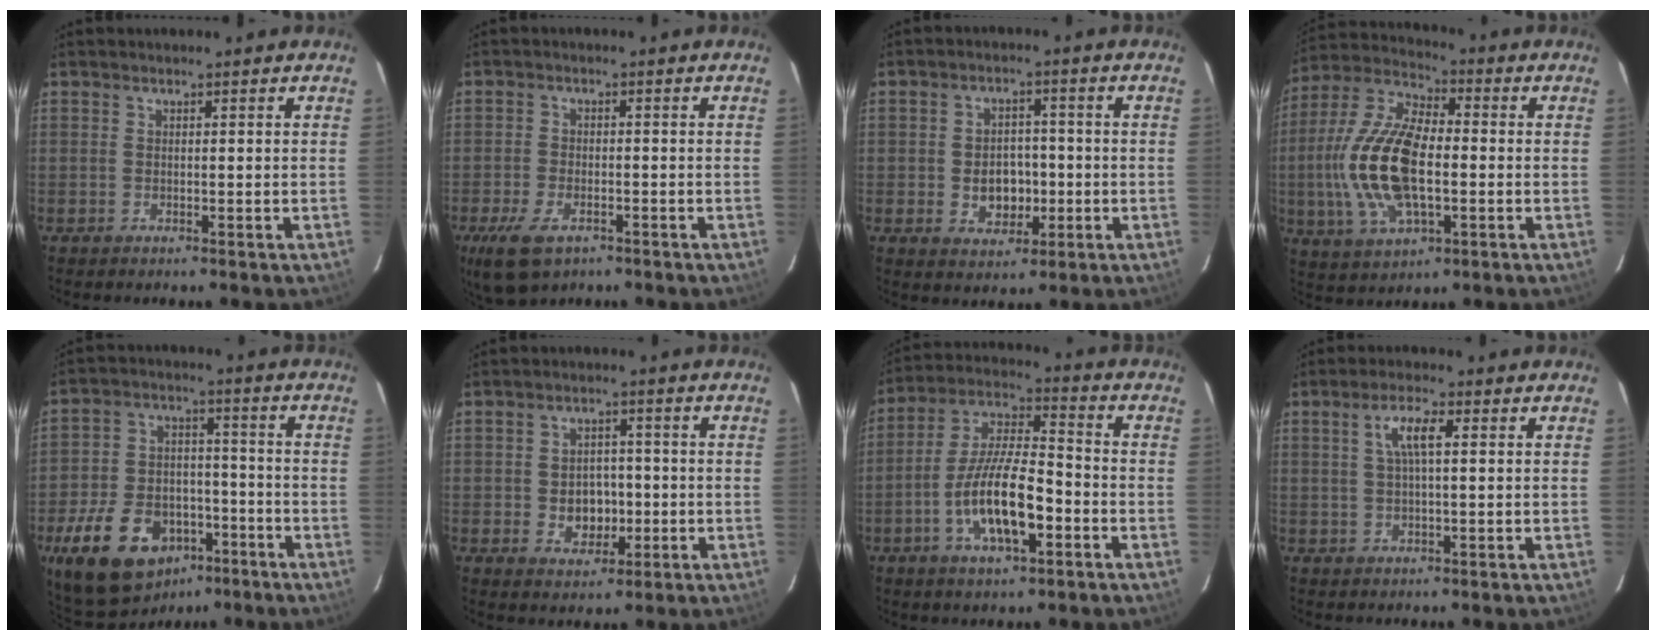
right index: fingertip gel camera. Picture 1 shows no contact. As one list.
[{"total": 8.4, "force": [-4.9, 4.4, 5.3], "torque": [-0.132, -0.020, -0.086]}, {"total": 6.4, "force": [-1.3, 4.9, 3.9], "torque": [-0.078, 0.007, -0.008]}, {"total": 18.0, "force": [-2.2, 8.5, 15.8], "torque": [-0.333, 0.006, -0.041]}, {"total": 17.9, "force": [-10.1, 11.2, 9.6], "torque": [-0.218, 0.009, -0.149]}, {"total": 5.9, "force": [-1.1, 4.8, 3.2], "torque": [-0.065, 0.009, -0.004]}, {"total": 14.0, "force": [-5.0, 4.4, 12.3], "torque": [-0.245, 0.000, -0.090]}, {"total": 4.8, "force": [1.4, 1.1, 4.4], "torque": [-0.087, 0.008, 0.027]}]